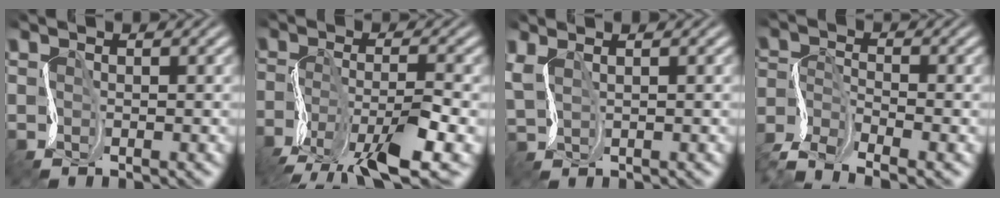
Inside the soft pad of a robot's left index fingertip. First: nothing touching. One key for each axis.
{"total": 7.6, "fx": -4.6, "fy": 1.8, "fz": 5.7, "tx": -0.108, "ty": -0.003, "tz": -0.093}
{"total": 2.4, "fx": 1.4, "fy": 1.0, "fz": 1.6, "tx": -0.053, "ty": 0.016, "tz": 0.025}
{"total": 6.4, "fx": -5.0, "fy": 2.1, "fz": 3.4, "tx": -0.069, "ty": -0.010, "tz": -0.106}